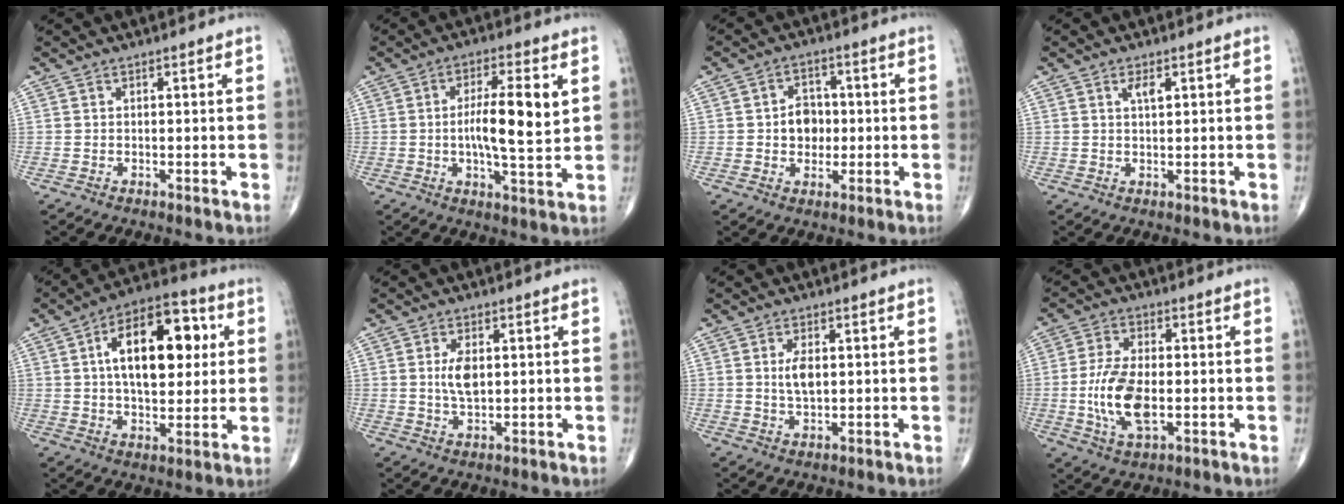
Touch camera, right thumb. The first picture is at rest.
{"total": 10.8, "force": [1.6, 2.8, 10.3], "torque": [-0.165, -0.007, 0.024]}
{"total": 6.0, "force": [-0.1, 4.8, 3.6], "torque": [-0.025, 0.011, -0.005]}
{"total": 2.2, "force": [0.9, 0.8, 1.9], "torque": [-0.030, -0.004, 0.016]}
{"total": 18.5, "force": [4.1, 9.6, 15.3], "torque": [-0.208, 0.010, 0.057]}
{"total": 4.9, "force": [0.7, 2.4, 4.1], "torque": [-0.077, -0.008, 0.014]}
{"total": 4.1, "force": [0.7, 2.0, 3.5], "torque": [-0.065, -0.007, 0.013]}
{"total": 11.0, "force": [-1.6, 5.3, 9.5], "torque": [-0.189, 0.001, -0.029]}